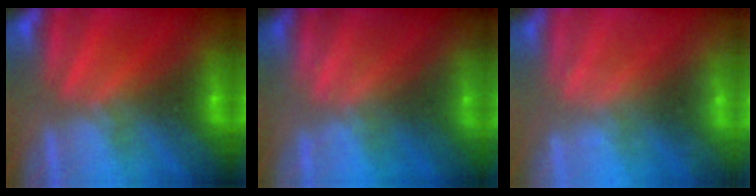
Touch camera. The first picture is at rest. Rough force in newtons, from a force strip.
{"total": 2.3}
{"total": 2.2}